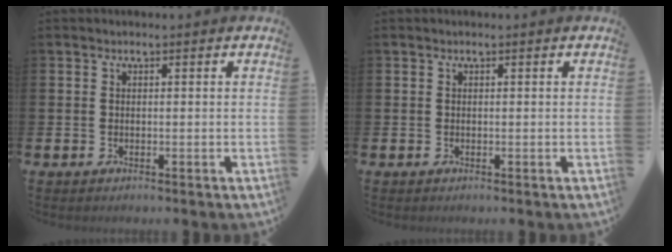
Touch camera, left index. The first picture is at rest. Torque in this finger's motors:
{"motor_torque": [-0.02, 0.02, 0.00, -0.01]}